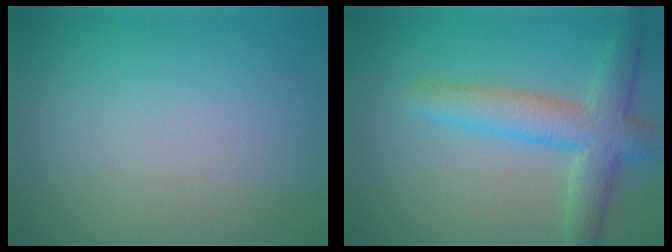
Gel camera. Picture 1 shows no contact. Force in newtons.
{"total": 5.1, "press": 5.1, "slide": 0.2}